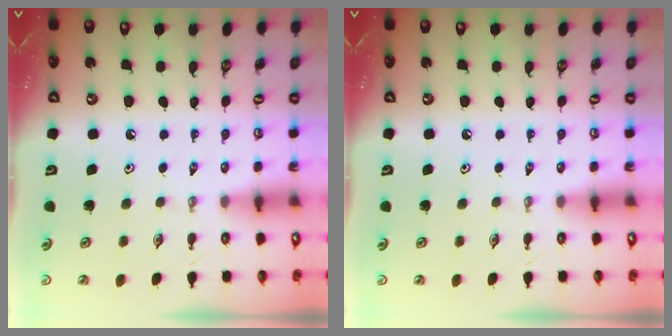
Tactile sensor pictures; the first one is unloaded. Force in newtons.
{"total": 0.0}